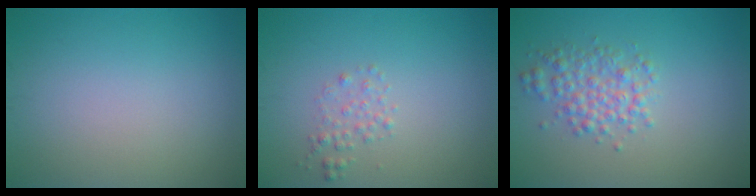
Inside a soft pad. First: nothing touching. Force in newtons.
{"total": 1.2, "press": 1.2, "slide": 0.1}
{"total": 3.0, "press": 3.0, "slide": 0.0}